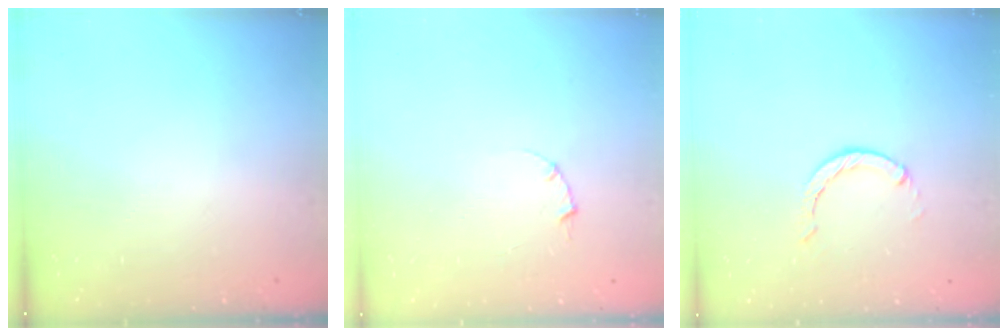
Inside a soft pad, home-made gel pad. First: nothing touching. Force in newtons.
{"total": 1.0, "press": 1.0, "slide": 0.3}
{"total": 0.0}